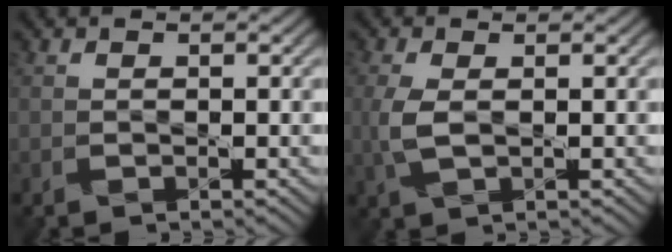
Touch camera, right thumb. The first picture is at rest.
{"total": 3.4, "force": [0.1, 1.7, 2.9], "torque": [-0.083, 0.001, 0.001]}